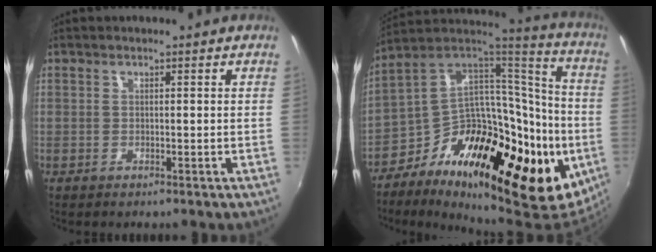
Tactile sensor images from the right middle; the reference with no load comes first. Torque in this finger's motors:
{"motor_torque": [1.36, -0.78, 1.05, 0.21]}